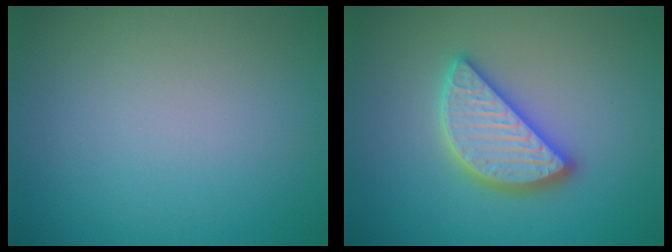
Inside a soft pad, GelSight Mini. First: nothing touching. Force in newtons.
{"total": 4.7, "press": 4.7, "slide": 0.3}